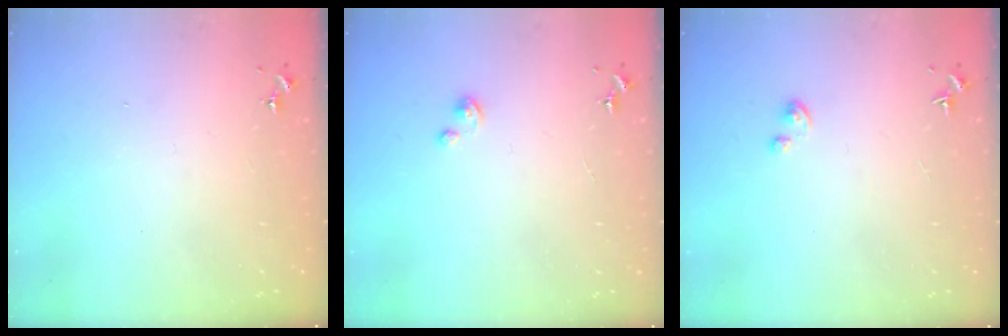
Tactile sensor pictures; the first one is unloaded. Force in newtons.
{"total": 1.5, "press": 1.5, "slide": 0.2}
{"total": 1.8, "press": 1.8, "slide": 0.1}